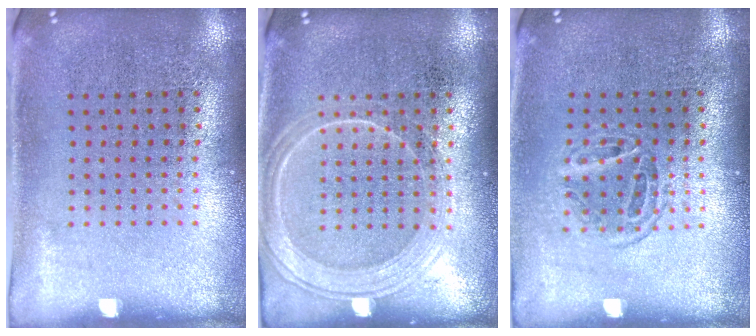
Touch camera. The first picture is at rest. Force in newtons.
{"total": 2.4, "press": 2.4, "slide": 0.4}
{"total": 1.3, "press": 1.1, "slide": 0.7}